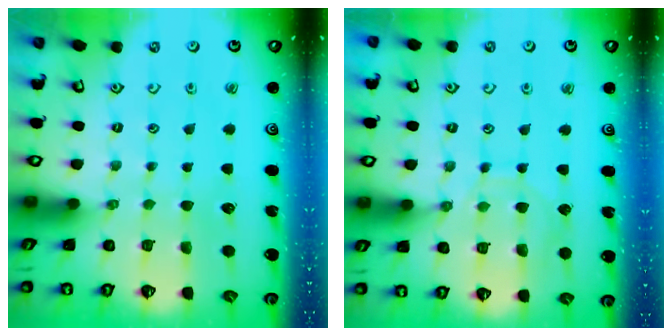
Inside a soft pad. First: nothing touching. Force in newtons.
{"total": 9.0, "press": 8.9, "slide": 0.9}